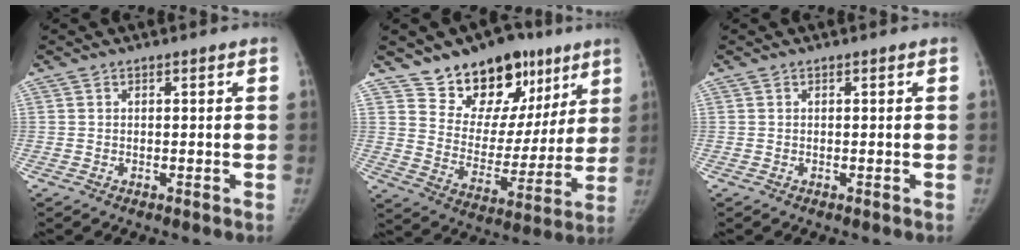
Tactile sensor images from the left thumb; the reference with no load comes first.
{"total": 19.9, "force": [13.1, 12.0, 8.9], "torque": [-0.066, -0.060, 0.207]}
{"total": 0.0}